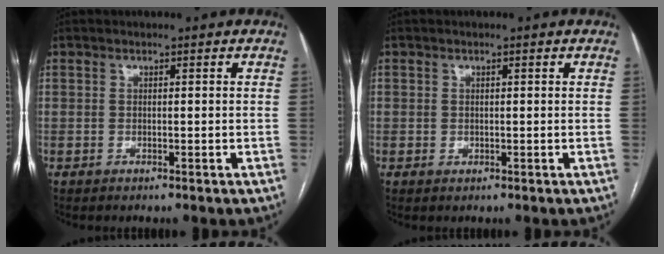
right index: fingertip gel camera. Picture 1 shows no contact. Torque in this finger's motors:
{"motor_torque": [-0.26, -0.03, -0.64, -0.13]}